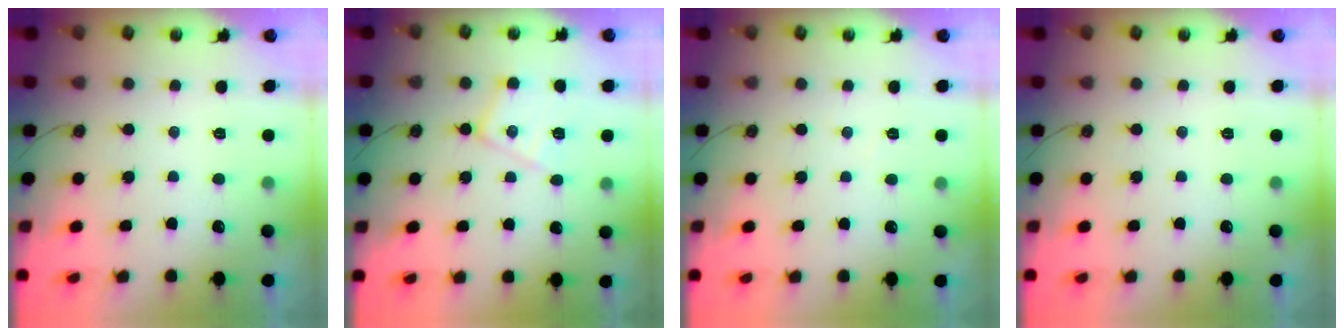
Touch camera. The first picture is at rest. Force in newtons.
{"total": 12.4, "press": 12.4, "slide": 0.8}
{"total": 2.8, "press": 2.8, "slide": 0.5}
{"total": 0.0}